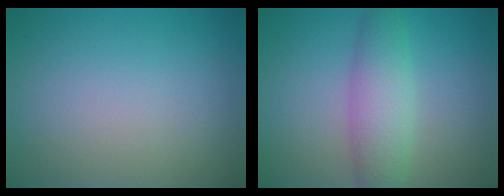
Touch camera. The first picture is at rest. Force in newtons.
{"total": 4.3, "press": 4.3, "slide": 0.1}